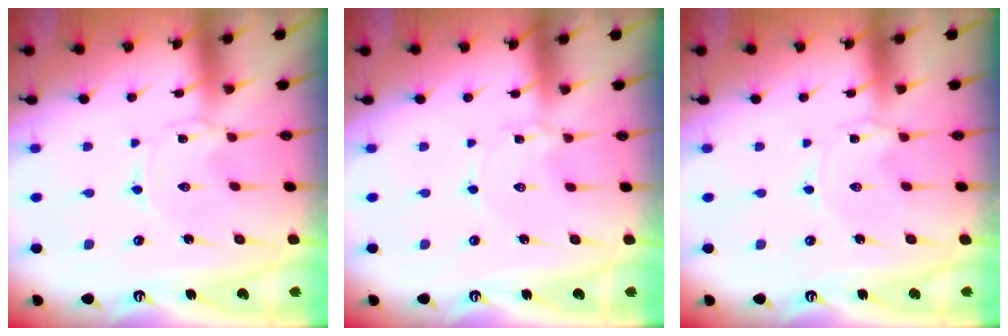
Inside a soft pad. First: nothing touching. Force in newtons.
{"total": 0.8, "press": 0.8, "slide": 0.1}
{"total": 0.0}